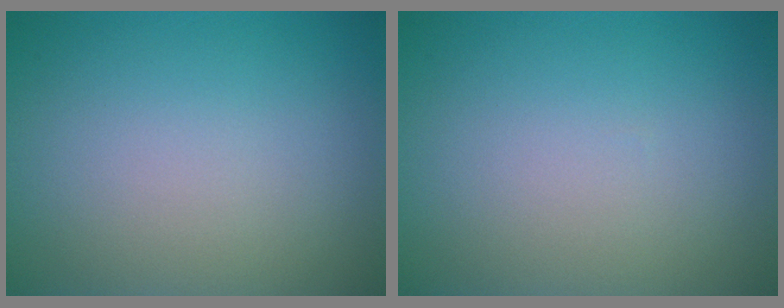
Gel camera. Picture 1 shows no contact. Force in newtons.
{"total": 0.0}